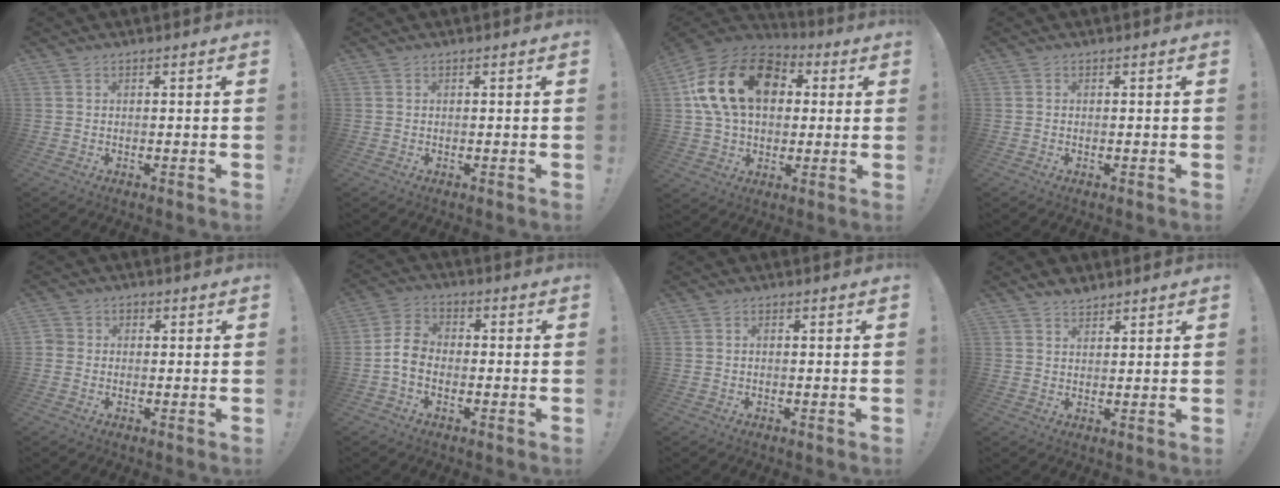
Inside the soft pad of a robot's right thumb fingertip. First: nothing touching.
{"total": 0.0}
{"total": 22.9, "force": [6.4, 16.0, 15.0], "torque": [-0.268, -0.003, 0.121]}
{"total": 0.0}
{"total": 2.9, "force": [-0.8, 2.5, 1.1], "torque": [-0.024, 0.012, -0.012]}
{"total": 6.8, "force": [-2.0, 4.7, 4.4], "torque": [-0.087, 0.016, -0.031]}
{"total": 0.6, "force": [-0.3, 0.1, 0.5], "torque": [-0.018, 0.004, -0.003]}
{"total": 3.2, "force": [2.9, 1.2, 0.6], "torque": [-0.005, -0.018, 0.053]}